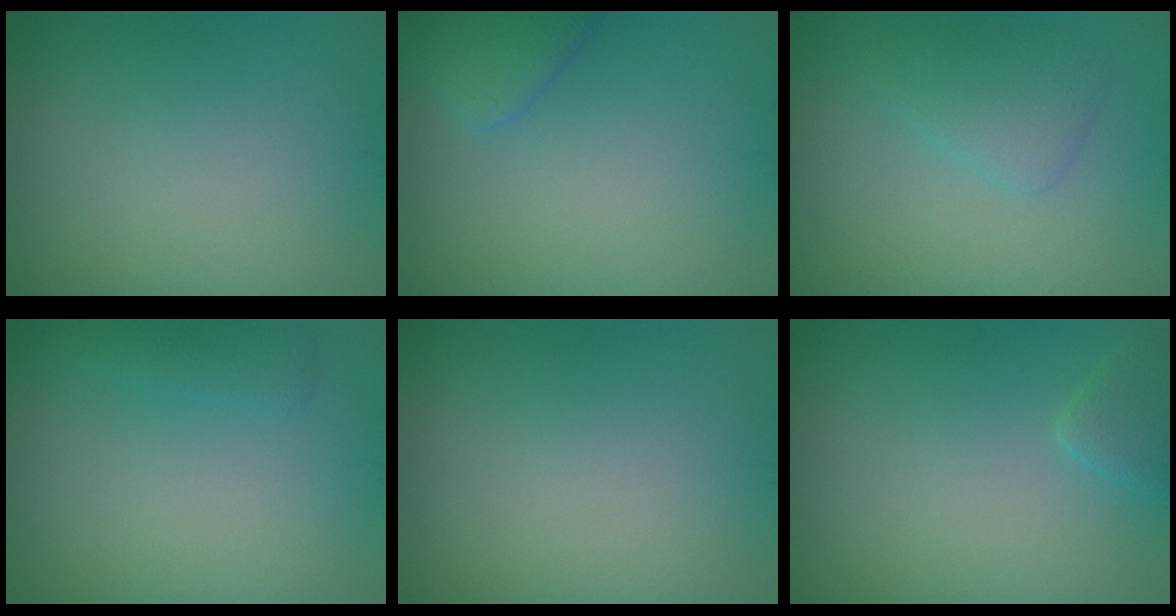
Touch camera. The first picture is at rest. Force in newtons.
{"total": 2.5, "press": 2.5, "slide": 0.2}
{"total": 2.4, "press": 2.4, "slide": 0.1}
{"total": 1.4, "press": 1.4, "slide": 0.1}
{"total": 0.0}
{"total": 1.7, "press": 1.7, "slide": 0.2}